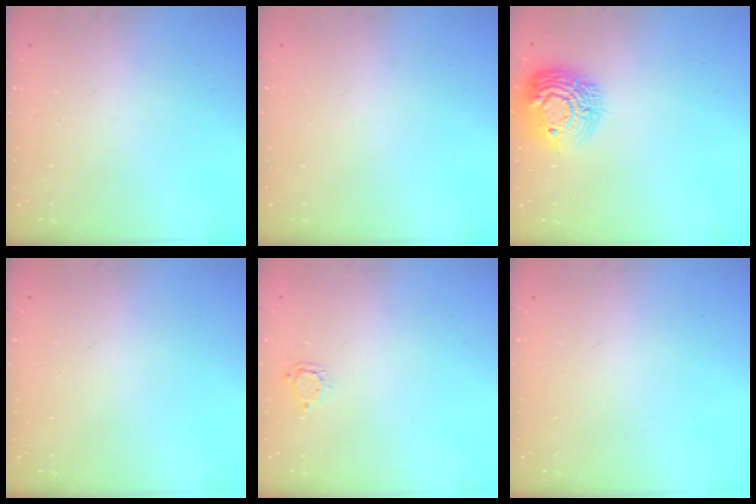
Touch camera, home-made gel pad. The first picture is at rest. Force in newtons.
{"total": 0.0}
{"total": 14.6, "press": 14.5, "slide": 0.9}
{"total": 0.0}
{"total": 3.3, "press": 3.3, "slide": 0.3}
{"total": 0.0}